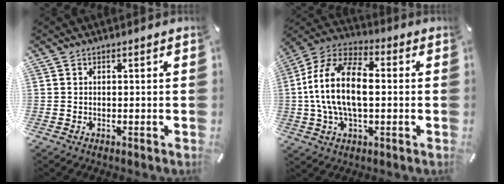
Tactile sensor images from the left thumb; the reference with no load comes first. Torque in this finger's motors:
{"motor_torque": [0.94, 1.70, 1.50, -0.52, 0.74]}